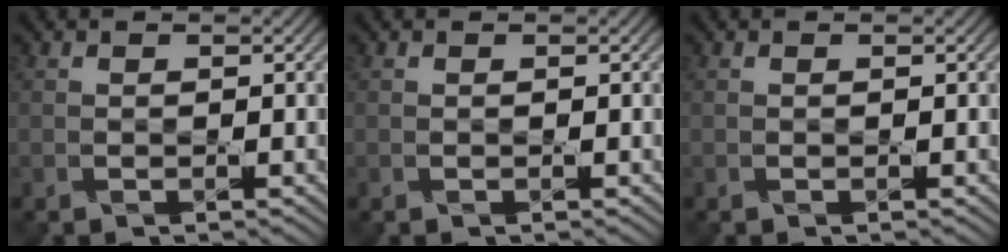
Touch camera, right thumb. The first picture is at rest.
{"total": 0.0}
{"total": 0.0}